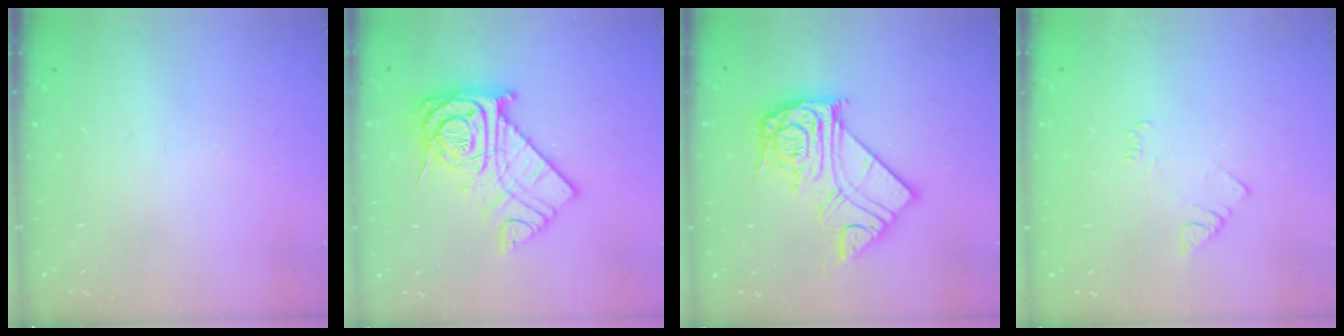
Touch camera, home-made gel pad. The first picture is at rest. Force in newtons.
{"total": 16.8, "press": 16.7, "slide": 1.7}
{"total": 17.4, "press": 17.3, "slide": 1.7}
{"total": 3.8, "press": 3.7, "slide": 0.5}